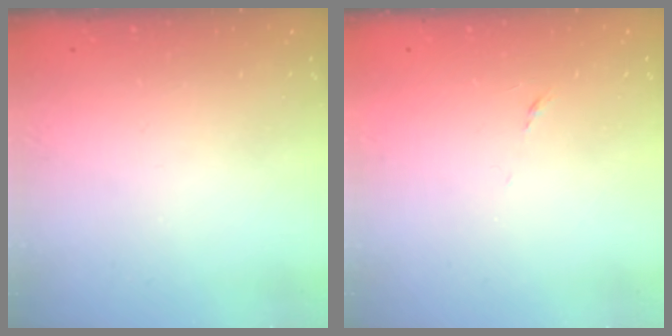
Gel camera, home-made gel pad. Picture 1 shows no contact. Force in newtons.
{"total": 3.8, "press": 3.7, "slide": 0.9}